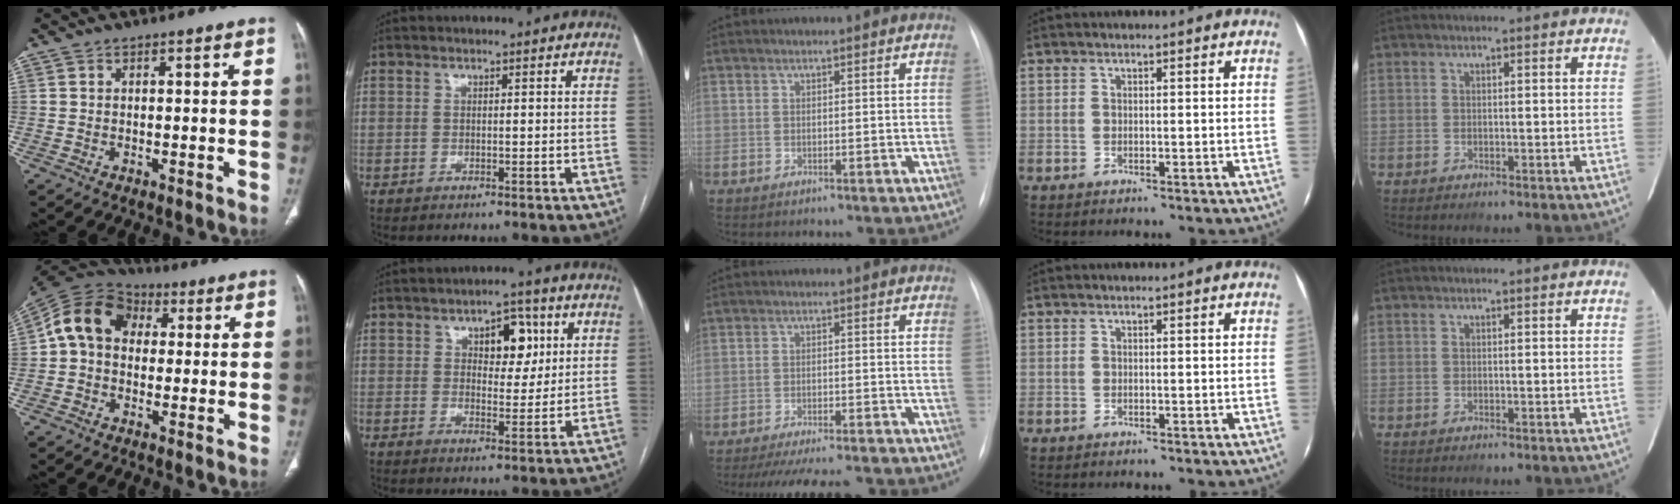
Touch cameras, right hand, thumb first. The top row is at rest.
{"thumb": {"total": 12.0, "force": [1.5, 9.5, 7.2], "torque": [-0.118, 0.032, 0.012]}, "index": {"total": 6.9, "force": [2.7, 3.6, 5.2], "torque": [-0.067, 0.011, 0.042]}, "middle": {"total": 13.9, "force": [-12.6, 1.7, 5.5], "torque": [-0.090, -0.017, -0.170]}}